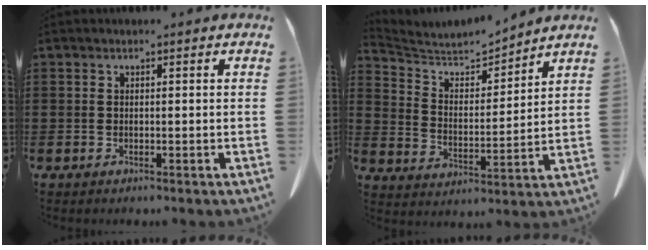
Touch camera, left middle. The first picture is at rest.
{"total": 4.6, "force": [4.5, 0.8, 0.2], "torque": [-0.030, -0.037, 0.073]}